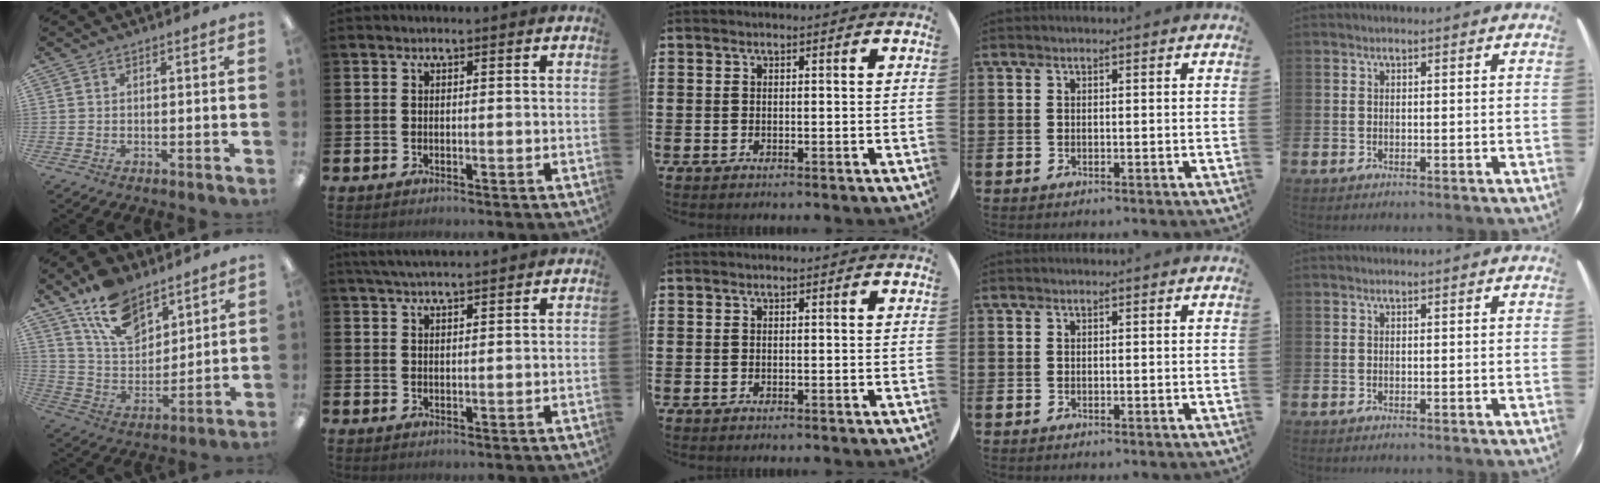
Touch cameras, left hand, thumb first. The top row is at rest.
{"thumb": {"total": 14.8, "force": [10.5, 7.8, 6.9], "torque": [-0.135, -0.042, 0.198]}, "index": {"total": 3.7, "force": [3.5, 0.4, 1.1], "torque": [-0.028, -0.007, 0.065]}}